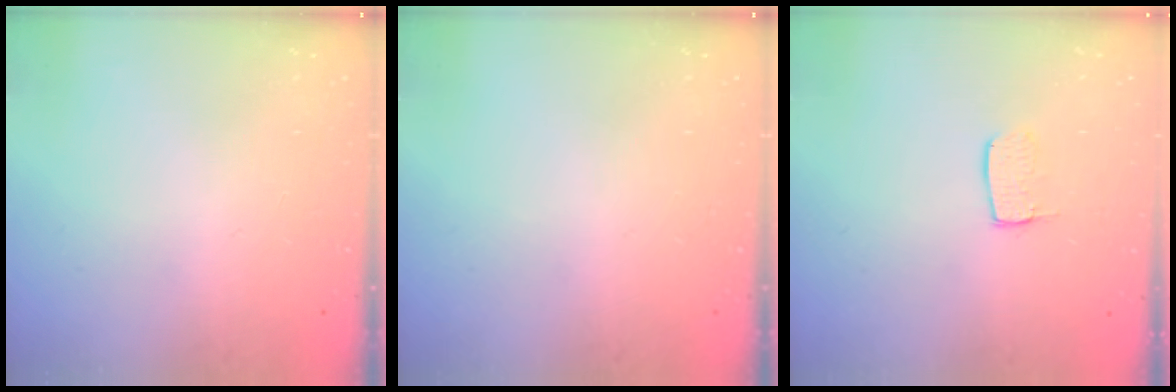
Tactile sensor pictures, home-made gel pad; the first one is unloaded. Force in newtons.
{"total": 0.0}
{"total": 5.2, "press": 5.1, "slide": 0.5}